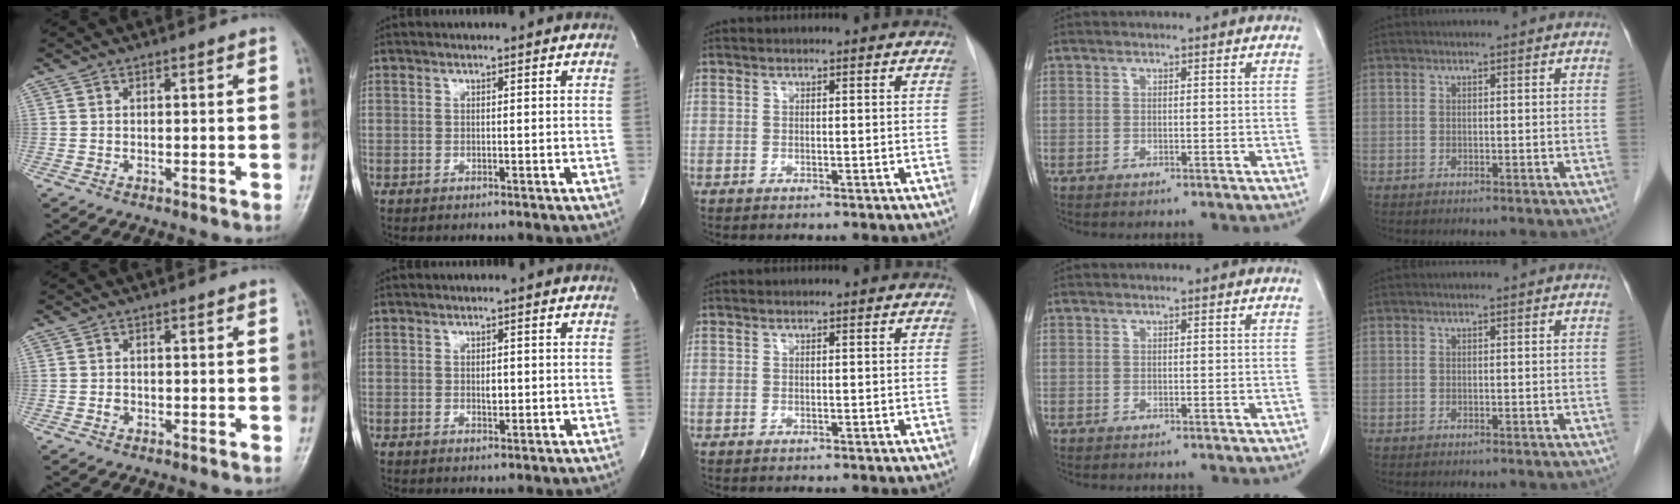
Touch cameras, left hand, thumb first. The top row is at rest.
{"thumb": {"total": 1.0, "force": [-0.3, 0.9, 0.5], "torque": [-0.004, 0.002, -0.006]}, "index": {"total": 1.3, "force": [0.0, 0.7, 1.2], "torque": [-0.018, -0.001, 0.003]}}